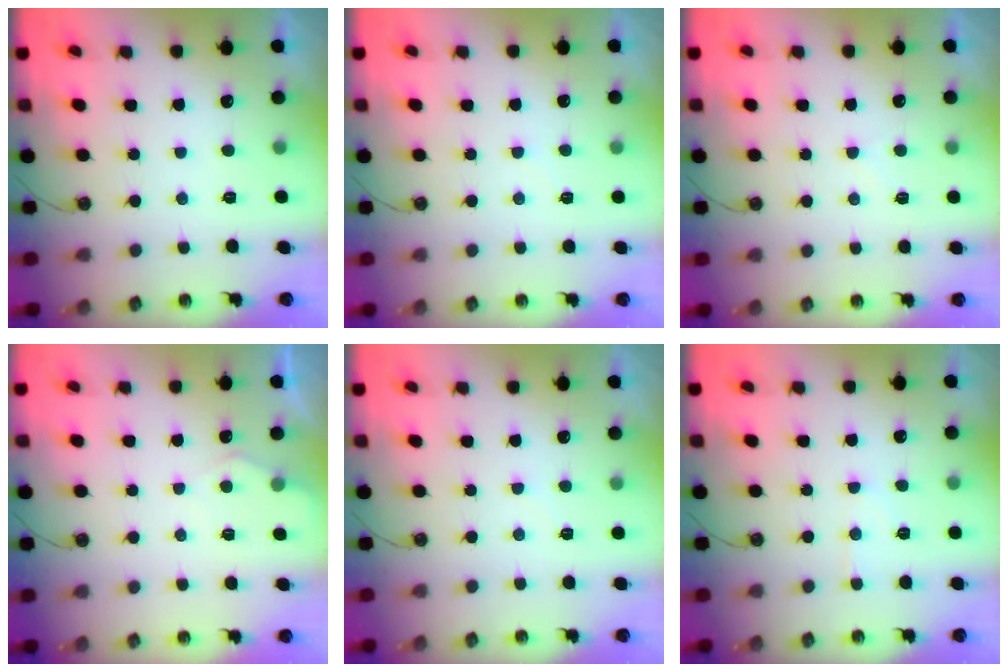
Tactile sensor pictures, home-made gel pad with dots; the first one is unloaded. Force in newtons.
{"total": 2.2, "press": 2.2, "slide": 0.4}
{"total": 3.6, "press": 3.6, "slide": 0.5}
{"total": 3.8, "press": 3.7, "slide": 0.5}
{"total": 2.2, "press": 2.2, "slide": 0.4}
{"total": 6.2, "press": 6.2, "slide": 0.4}